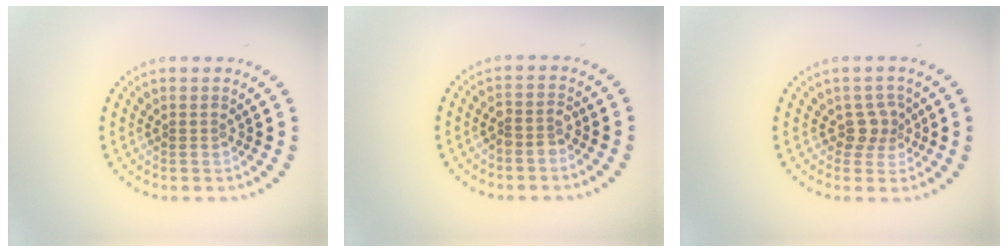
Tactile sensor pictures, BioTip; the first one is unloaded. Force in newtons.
{"total": 1.8, "press": 1.5, "slide": 0.9}
{"total": 2.0, "press": 1.6, "slide": 1.3}